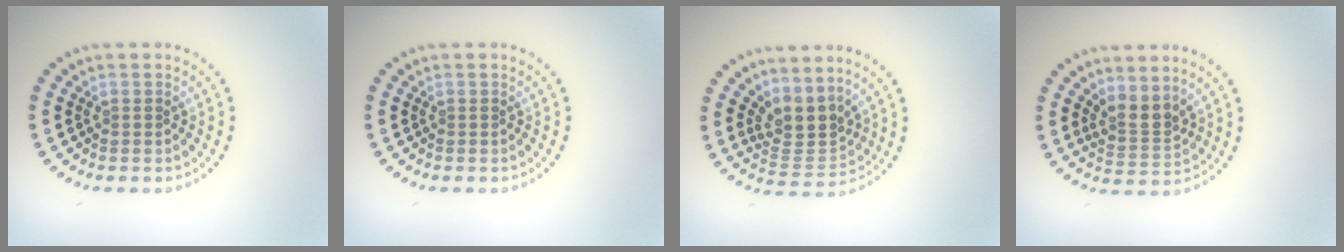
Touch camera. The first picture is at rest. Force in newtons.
{"total": 0.0}
{"total": 3.3, "press": 2.5, "slide": 2.2}
{"total": 2.7, "press": 2.0, "slide": 1.8}